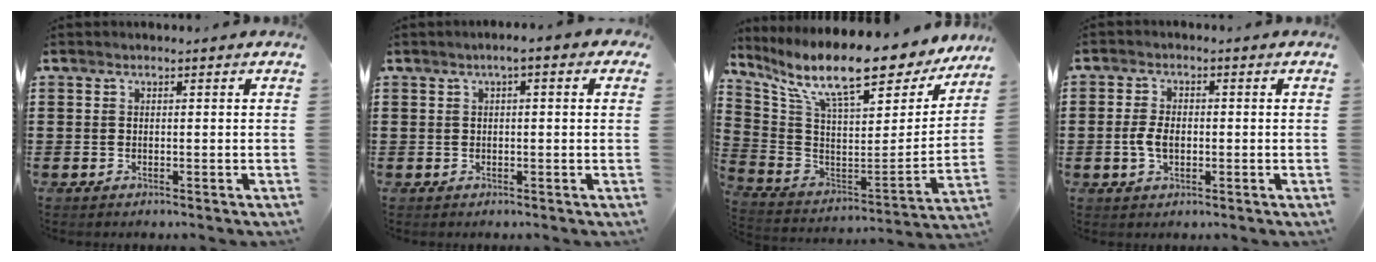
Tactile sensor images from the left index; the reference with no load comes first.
{"total": 1.7, "force": [0.0, 0.2, 1.7], "torque": [-0.032, -0.001, -0.001]}
{"total": 14.8, "force": [11.0, 2.9, 9.5], "torque": [-0.204, -0.074, 0.183]}
{"total": 3.7, "force": [-0.7, 2.1, 3.0], "torque": [-0.079, -0.004, -0.018]}